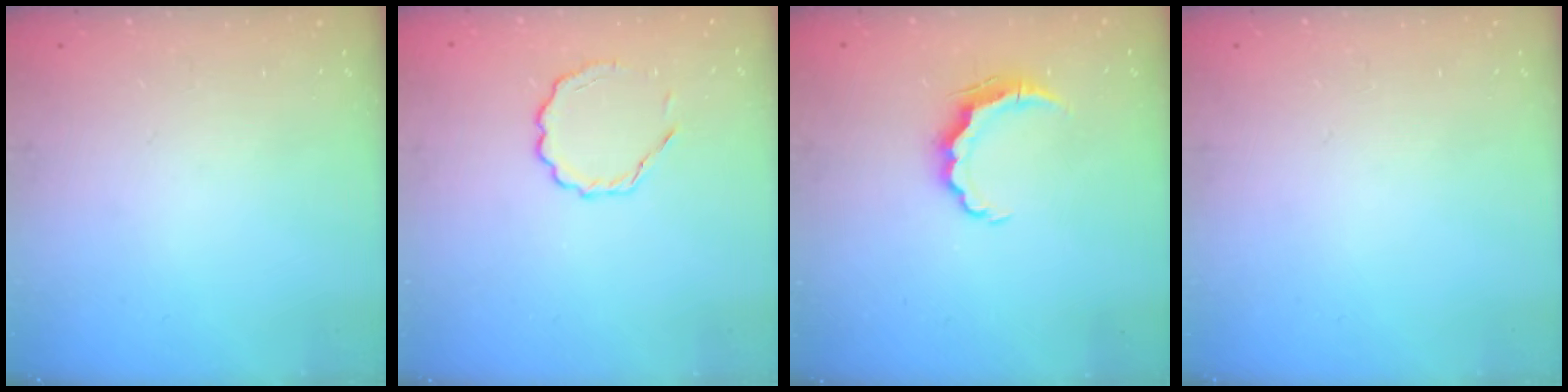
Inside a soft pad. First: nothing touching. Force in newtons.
{"total": 3.4, "press": 3.3, "slide": 1.0}
{"total": 5.9, "press": 5.9, "slide": 0.5}
{"total": 0.0}